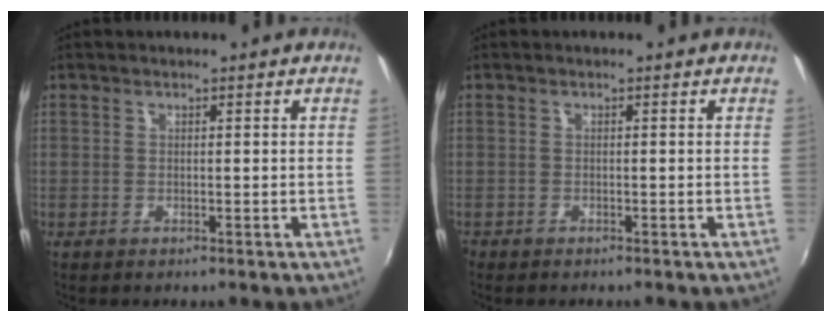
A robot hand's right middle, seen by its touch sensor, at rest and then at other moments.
{"total": 0.8, "force": [-0.7, 0.3, 0.1], "torque": [-0.006, 0.000, -0.015]}